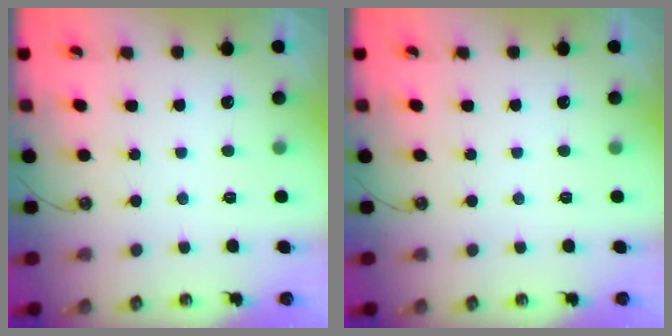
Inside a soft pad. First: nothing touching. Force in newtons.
{"total": 0.0}